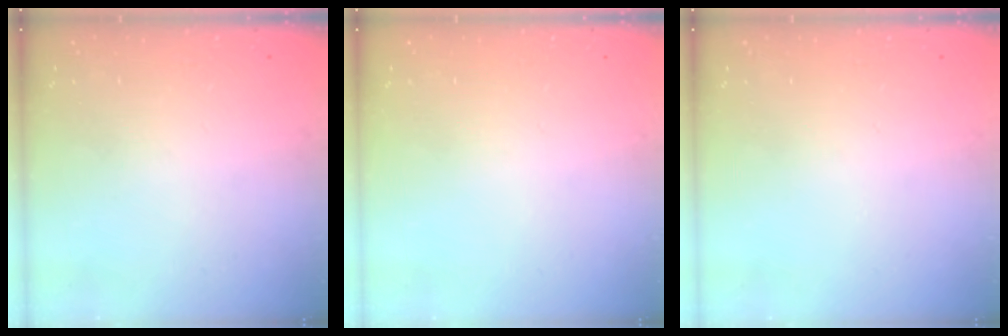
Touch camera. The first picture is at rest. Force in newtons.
{"total": 0.0}
{"total": 0.0}